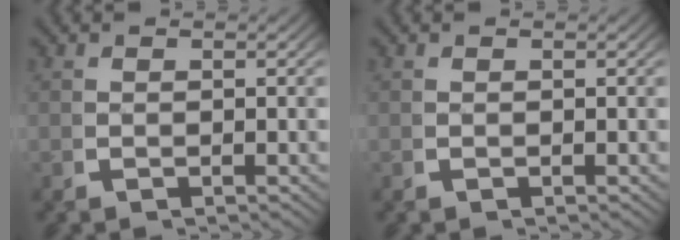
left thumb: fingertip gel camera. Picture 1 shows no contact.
{"total": 0.0}